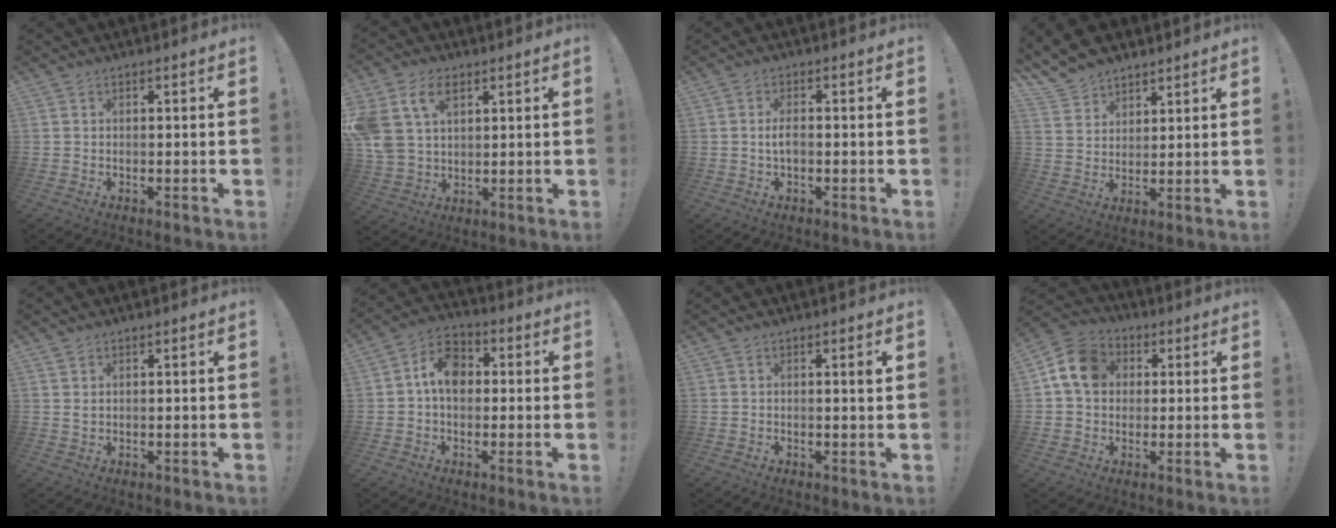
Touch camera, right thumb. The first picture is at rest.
{"total": 12.2, "force": [5.5, 8.3, 7.1], "torque": [-0.148, -0.017, 0.108]}
{"total": 3.1, "force": [-0.6, 1.3, 2.7], "torque": [-0.055, 0.002, -0.012]}
{"total": 8.7, "force": [7.2, 4.3, 2.0], "torque": [-0.050, -0.049, 0.145]}
{"total": 1.2, "force": [0.8, 0.4, 0.8], "torque": [-0.012, -0.003, 0.013]}
{"total": 9.5, "force": [1.2, 6.8, 6.5], "torque": [-0.091, 0.011, 0.023]}
{"total": 1.3, "force": [0.4, -0.2, 1.2], "torque": [-0.013, -0.004, 0.003]}
{"total": 11.8, "force": [2.8, 9.7, 6.1], "torque": [-0.086, 0.010, 0.060]}